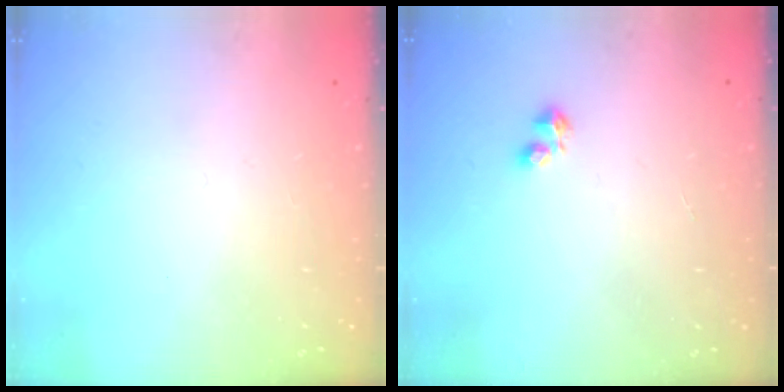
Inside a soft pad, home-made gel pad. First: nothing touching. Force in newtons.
{"total": 2.4, "press": 2.3, "slide": 0.6}